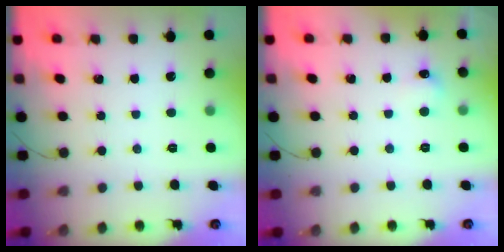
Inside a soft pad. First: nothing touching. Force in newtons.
{"total": 4.7, "press": 4.5, "slide": 1.3}